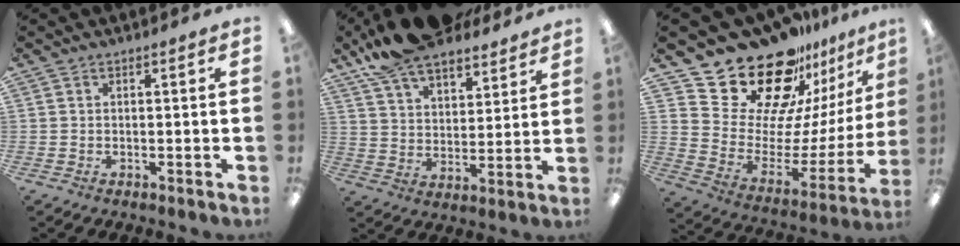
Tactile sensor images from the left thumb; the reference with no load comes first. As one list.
[{"total": 13.3, "force": [11.3, 4.8, 5.2], "torque": [-0.115, -0.059, 0.210]}, {"total": 26.6, "force": [20.5, 12.7, 11.1], "torque": [-0.178, -0.149, 0.381]}]